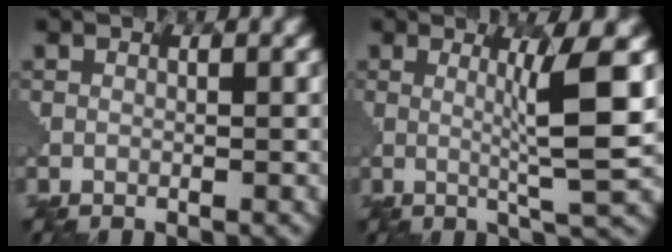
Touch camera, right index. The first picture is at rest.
{"total": 5.4, "force": [0.6, -0.2, 5.4], "torque": [-0.094, 0.001, 0.028]}